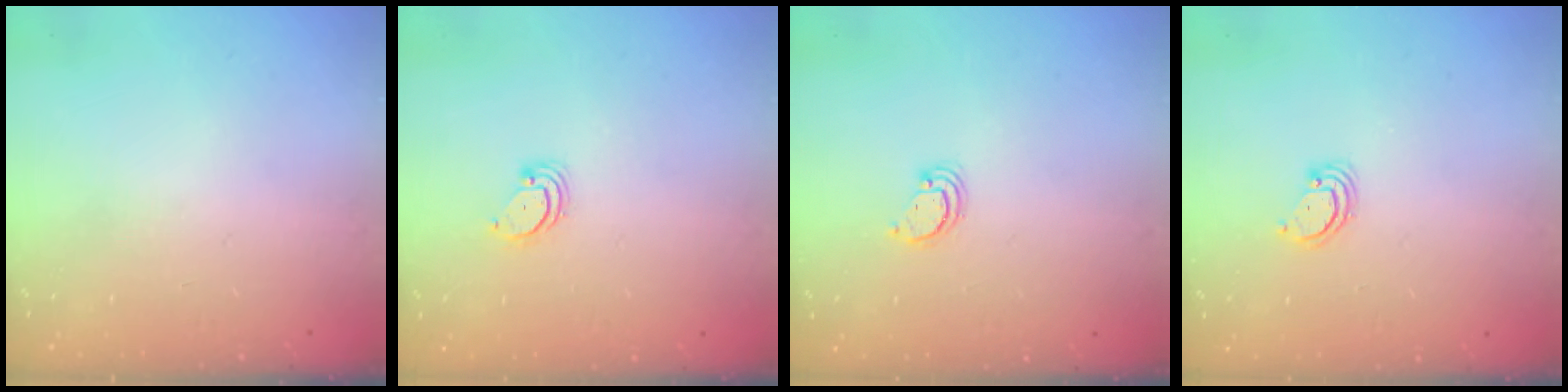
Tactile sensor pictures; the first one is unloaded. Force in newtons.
{"total": 2.2, "press": 2.2, "slide": 0.3}
{"total": 2.6, "press": 2.6, "slide": 0.2}
{"total": 2.6, "press": 2.6, "slide": 0.2}